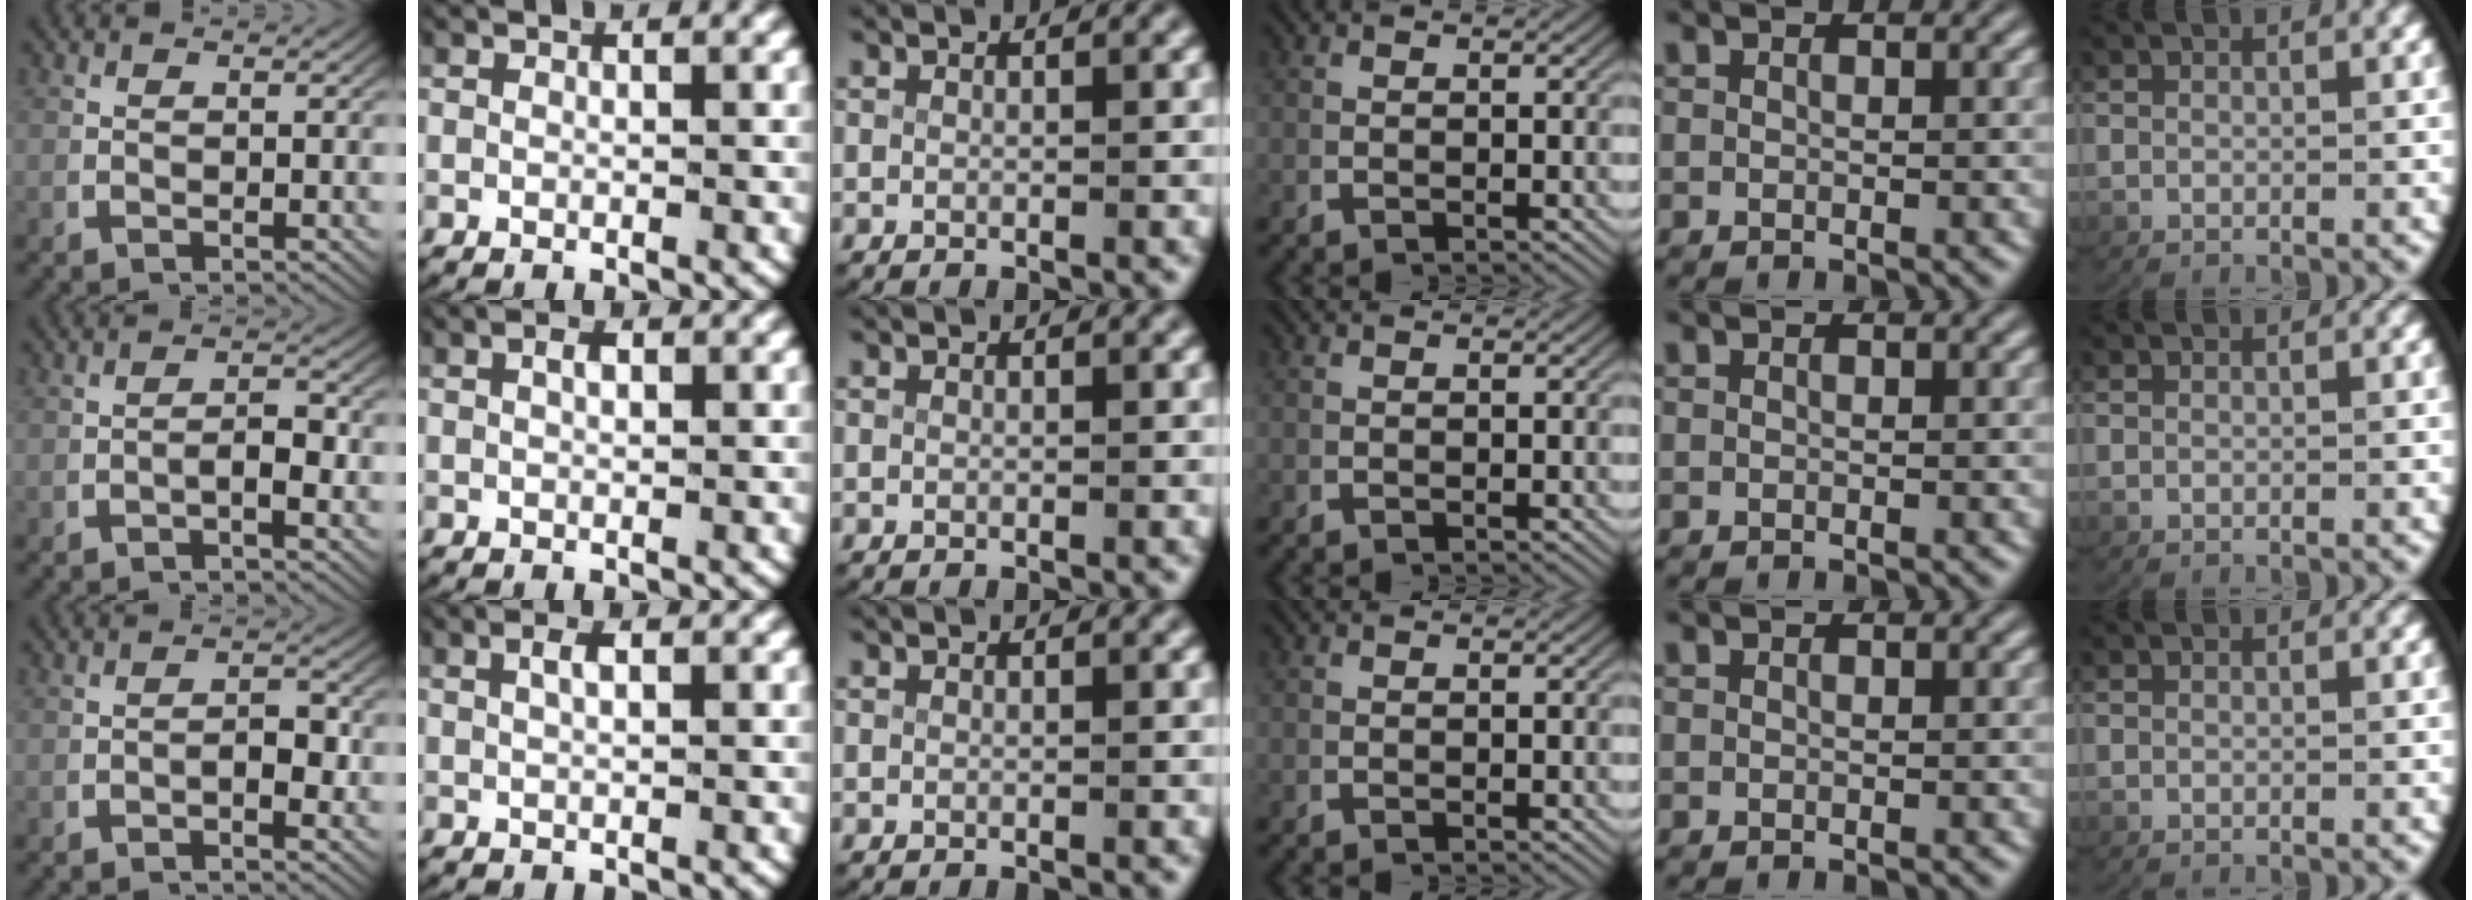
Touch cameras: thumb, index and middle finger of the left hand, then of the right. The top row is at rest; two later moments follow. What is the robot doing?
{"motion": "lift_and_place", "object": "key"}